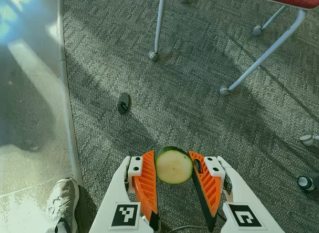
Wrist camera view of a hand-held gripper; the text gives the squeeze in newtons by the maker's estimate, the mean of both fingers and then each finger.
{"total": 8.4, "left": 7.9, "right": 9.0}